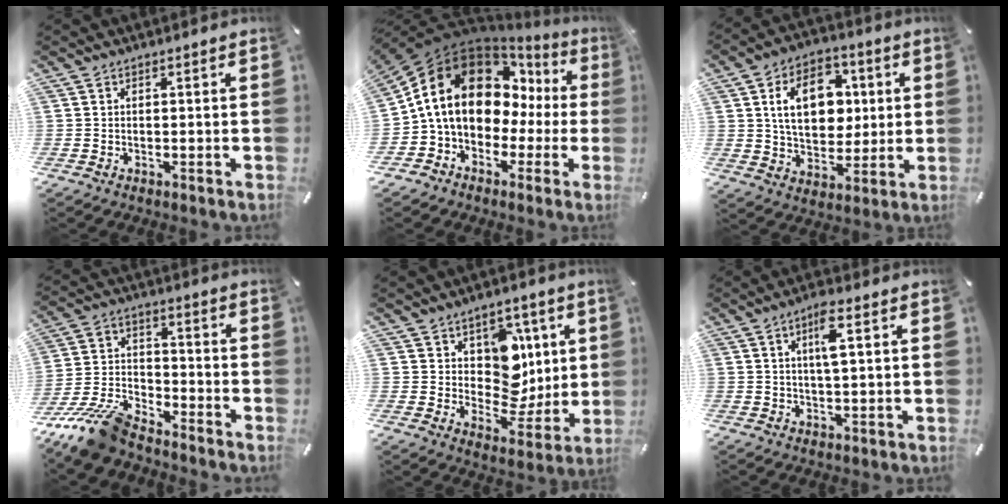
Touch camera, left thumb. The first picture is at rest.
{"total": 17.2, "force": [3.0, 13.5, 10.2], "torque": [-0.191, -0.020, 0.053]}
{"total": 14.8, "force": [2.9, 10.6, 9.9], "torque": [-0.159, 0.013, 0.051]}
{"total": 13.4, "force": [-11.3, 4.0, 5.8], "torque": [-0.118, 0.050, -0.214]}
{"total": 11.6, "force": [3.7, 9.7, 5.2], "torque": [-0.055, -0.034, 0.073]}
{"total": 6.2, "force": [2.0, 1.3, 5.7], "torque": [-0.099, -0.002, 0.028]}